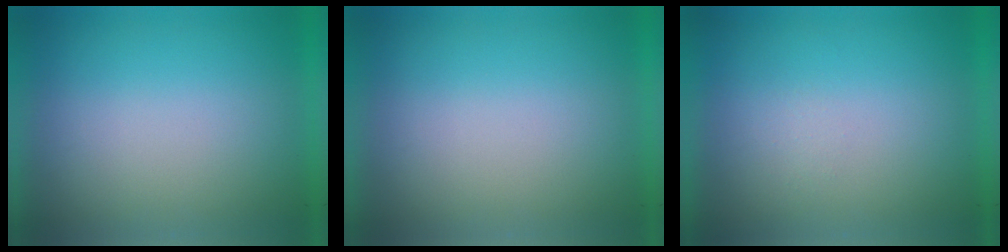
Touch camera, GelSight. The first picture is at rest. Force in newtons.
{"total": 0.0}
{"total": 1.2}